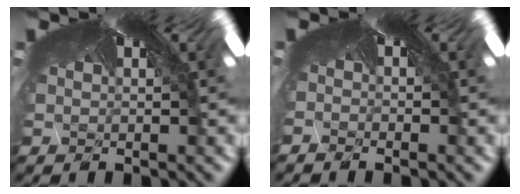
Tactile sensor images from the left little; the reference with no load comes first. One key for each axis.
{"total": 2.1, "fx": -1.9, "fy": -0.7, "fz": -0.3, "tx": 0.006, "ty": -0.018, "tz": -0.015}